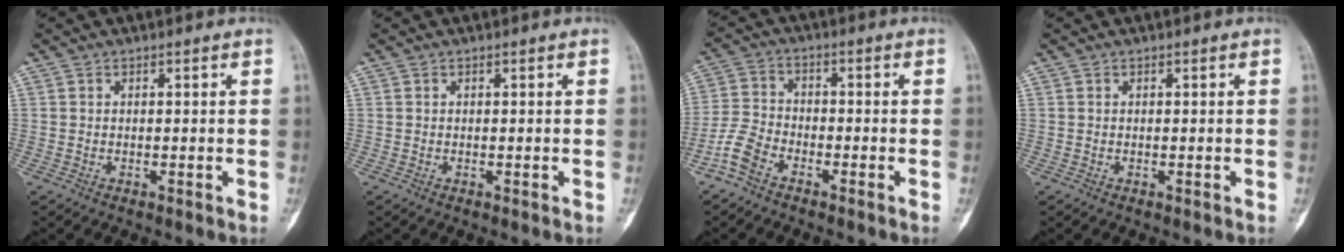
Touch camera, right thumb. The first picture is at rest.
{"total": 0.0}
{"total": 5.8, "force": [-4.0, 2.9, 3.0], "torque": [-0.061, 0.016, -0.093]}
{"total": 0.0}